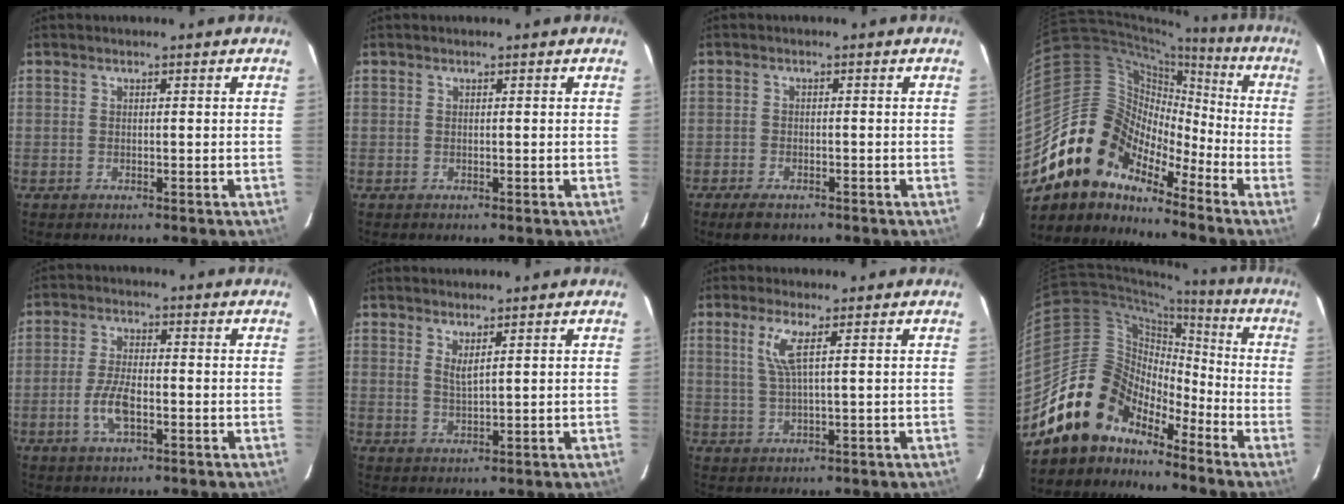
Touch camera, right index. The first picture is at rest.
{"total": 0.0}
{"total": 3.9, "force": [-2.9, 1.9, 1.8], "torque": [-0.049, -0.011, -0.049]}
{"total": 13.4, "force": [-10.2, 8.1, 3.2], "torque": [-0.062, 0.038, -0.209]}
{"total": 6.3, "force": [-2.3, 2.3, 5.4], "torque": [-0.114, 0.000, -0.044]}
{"total": 2.3, "force": [1.5, 0.2, 1.7], "torque": [-0.032, -0.005, 0.025]}
{"total": 4.3, "force": [1.7, 0.0, 3.9], "torque": [-0.082, -0.002, 0.037]}
{"total": 14.5, "force": [-11.5, 8.0, 3.8], "torque": [-0.075, 0.034, -0.215]}